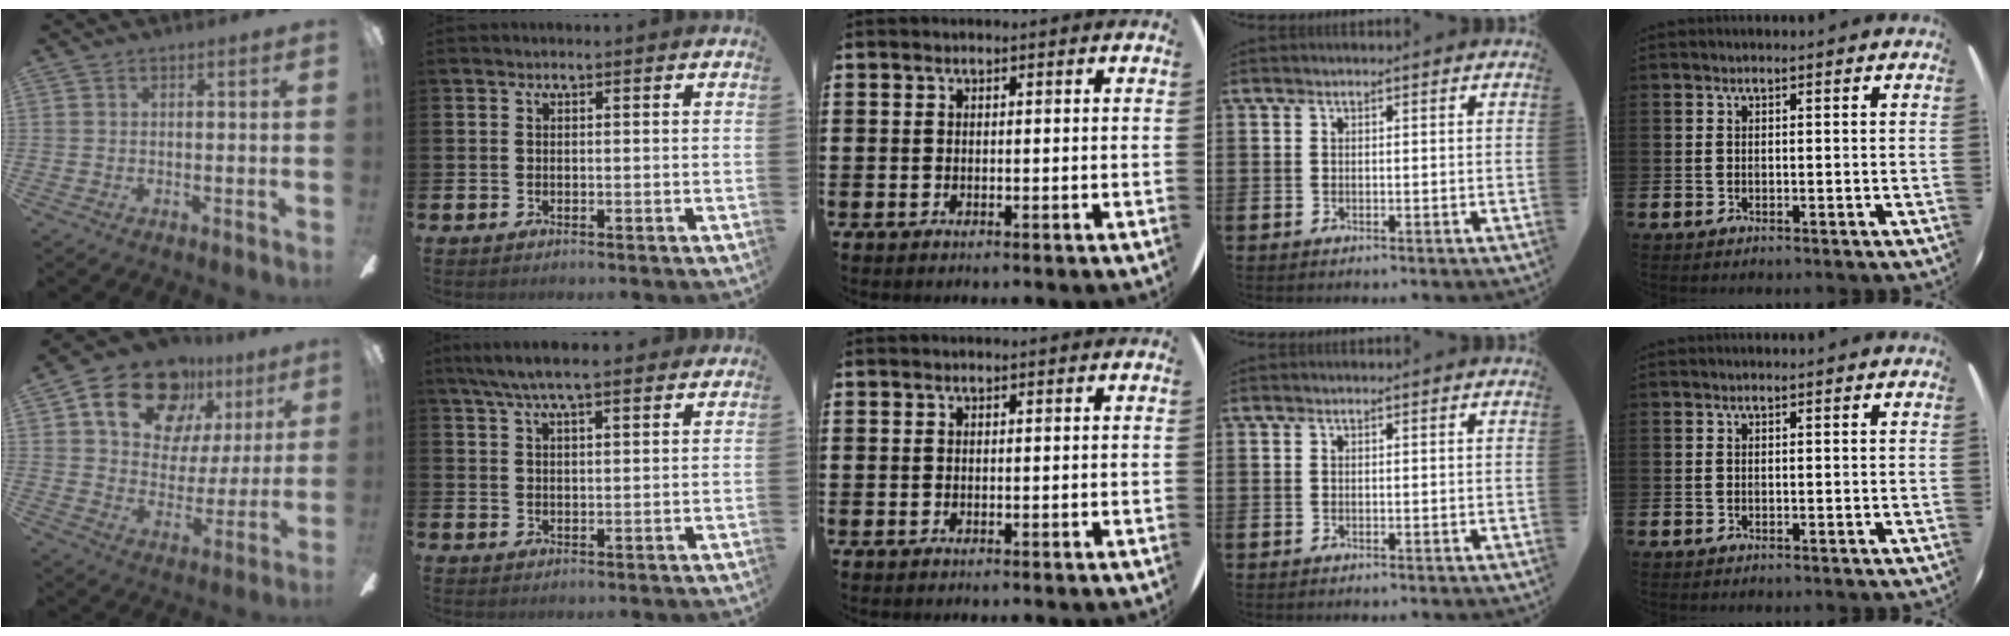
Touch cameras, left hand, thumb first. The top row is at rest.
{"thumb": {"total": 19.4, "force": [11.4, 12.5, 9.5], "torque": [-0.153, -0.050, 0.205]}, "index": {"total": 6.5, "force": [5.7, 1.1, 2.9], "torque": [-0.066, -0.013, 0.103]}}